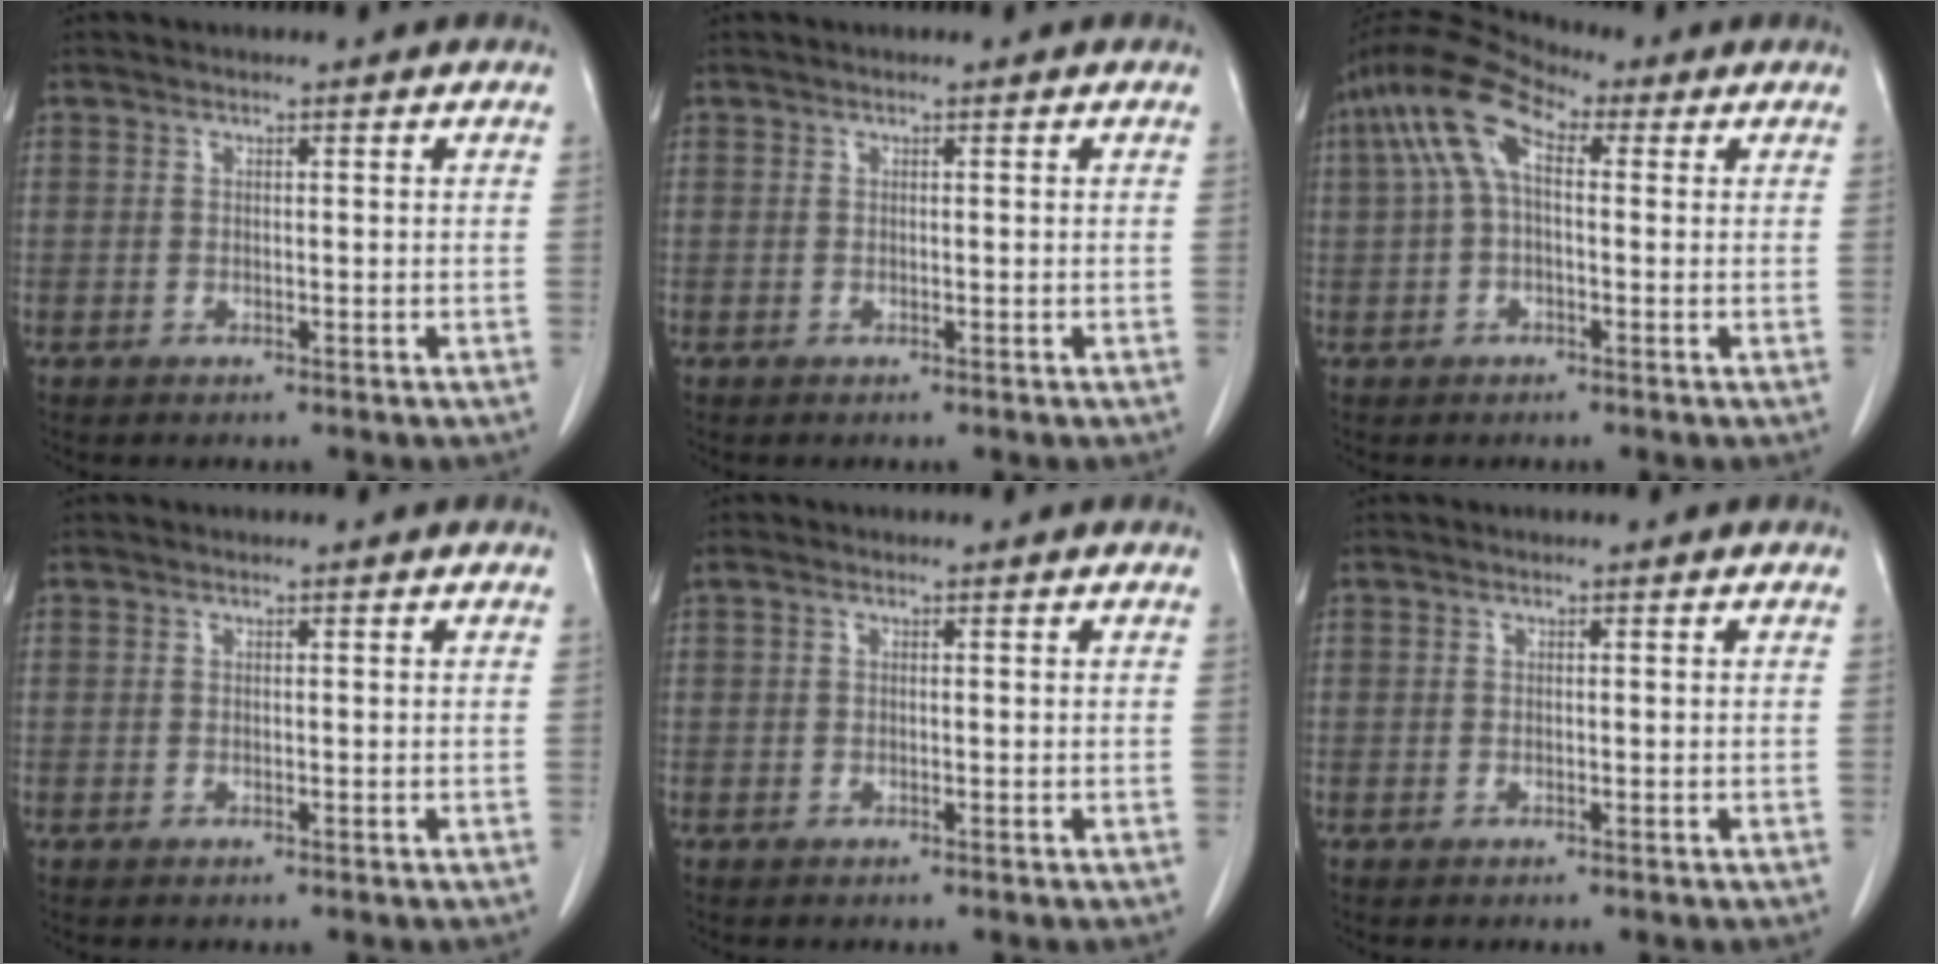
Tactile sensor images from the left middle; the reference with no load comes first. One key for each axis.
{"total": 0.0}
{"total": 8.7, "fx": 2.5, "fy": 4.0, "fz": 7.3, "tx": -0.153, "ty": 0.051, "tz": 0.038}
{"total": 0.0}
{"total": 0.5, "fx": 0.2, "fy": 0.2, "fz": 0.4, "tx": -0.009, "ty": 0.009, "tz": 0.002}
{"total": 0.0}